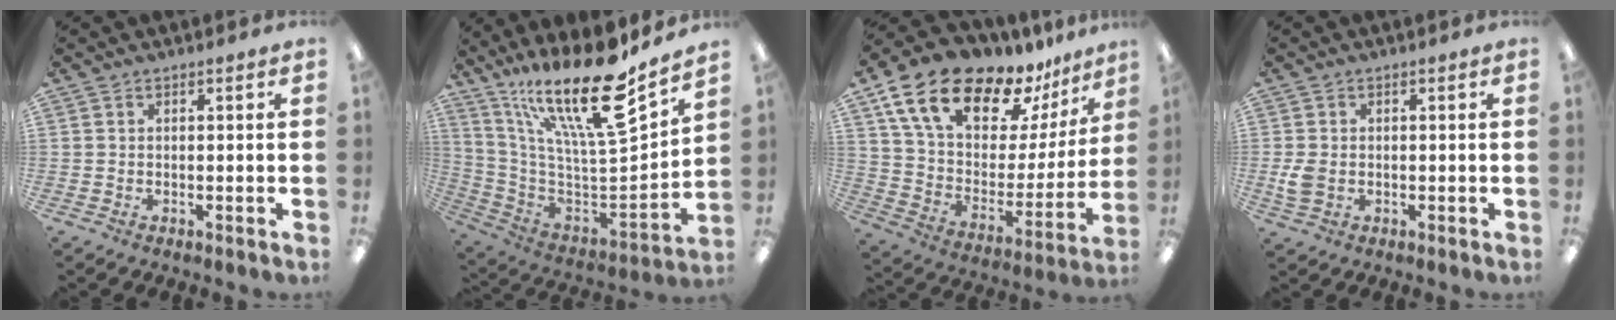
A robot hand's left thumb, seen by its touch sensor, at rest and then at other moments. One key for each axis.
{"total": 22.9, "fx": 15.7, "fy": 5.1, "fz": 15.8, "tx": -0.280, "ty": -0.119, "tz": 0.256}
{"total": 20.9, "fx": 15.2, "fy": 9.9, "fz": 10.3, "tx": -0.188, "ty": -0.098, "tz": 0.274}
{"total": 3.8, "fx": -0.5, "fy": 2.6, "fz": 2.7, "tx": -0.052, "ty": -0.002, "tz": -0.013}